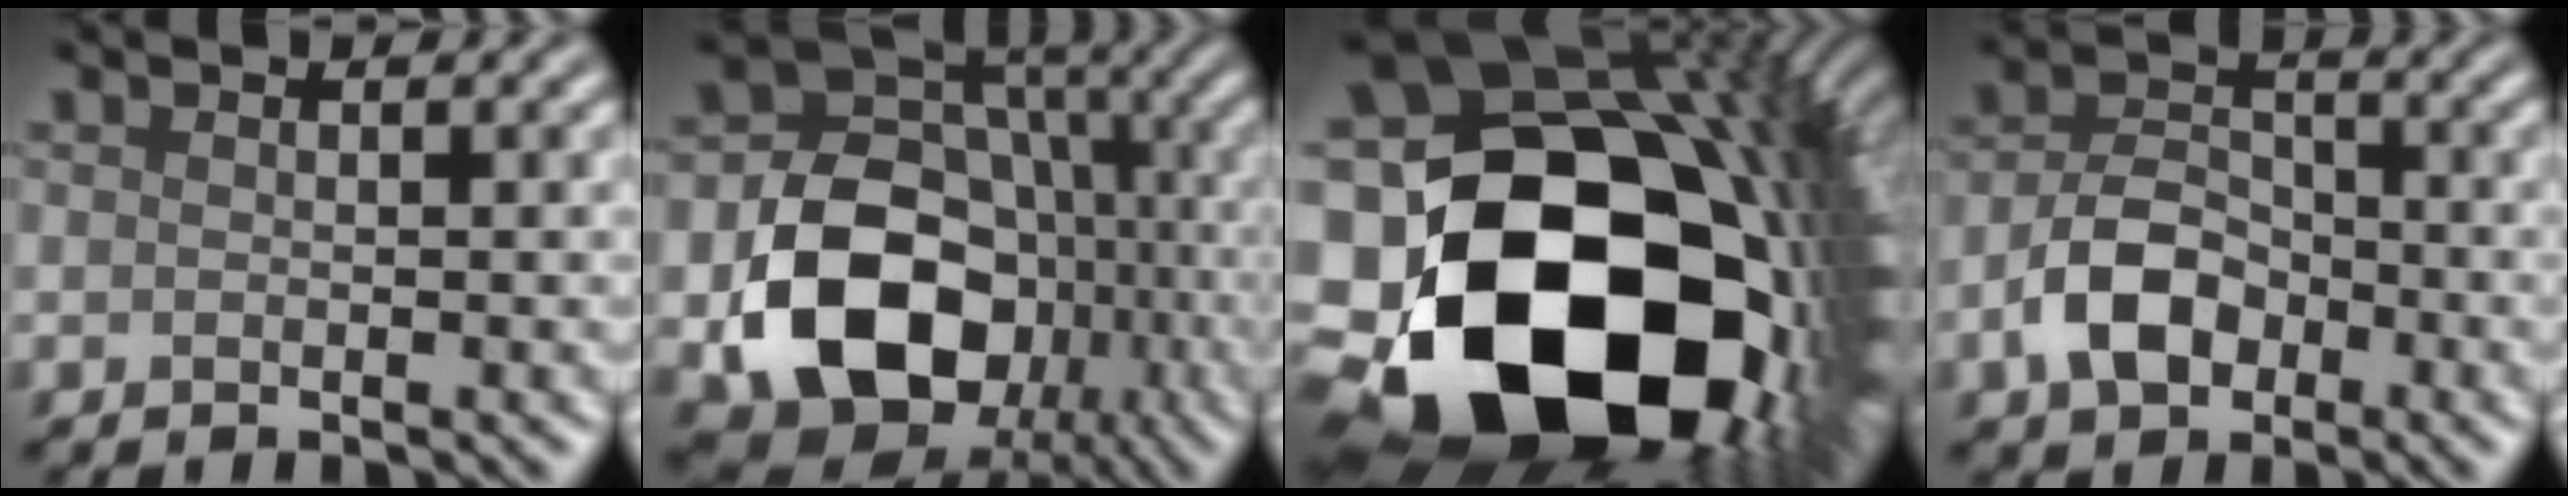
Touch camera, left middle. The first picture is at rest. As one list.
[{"total": 14.5, "force": [-4.3, 11.3, 8.0], "torque": [-0.137, -0.022, -0.080]}, {"total": 23.4, "force": [-5.6, 17.5, 14.6], "torque": [-0.277, -0.087, -0.061]}, {"total": 5.1, "force": [-2.3, 3.4, 3.1], "torque": [-0.055, 0.009, -0.047]}]